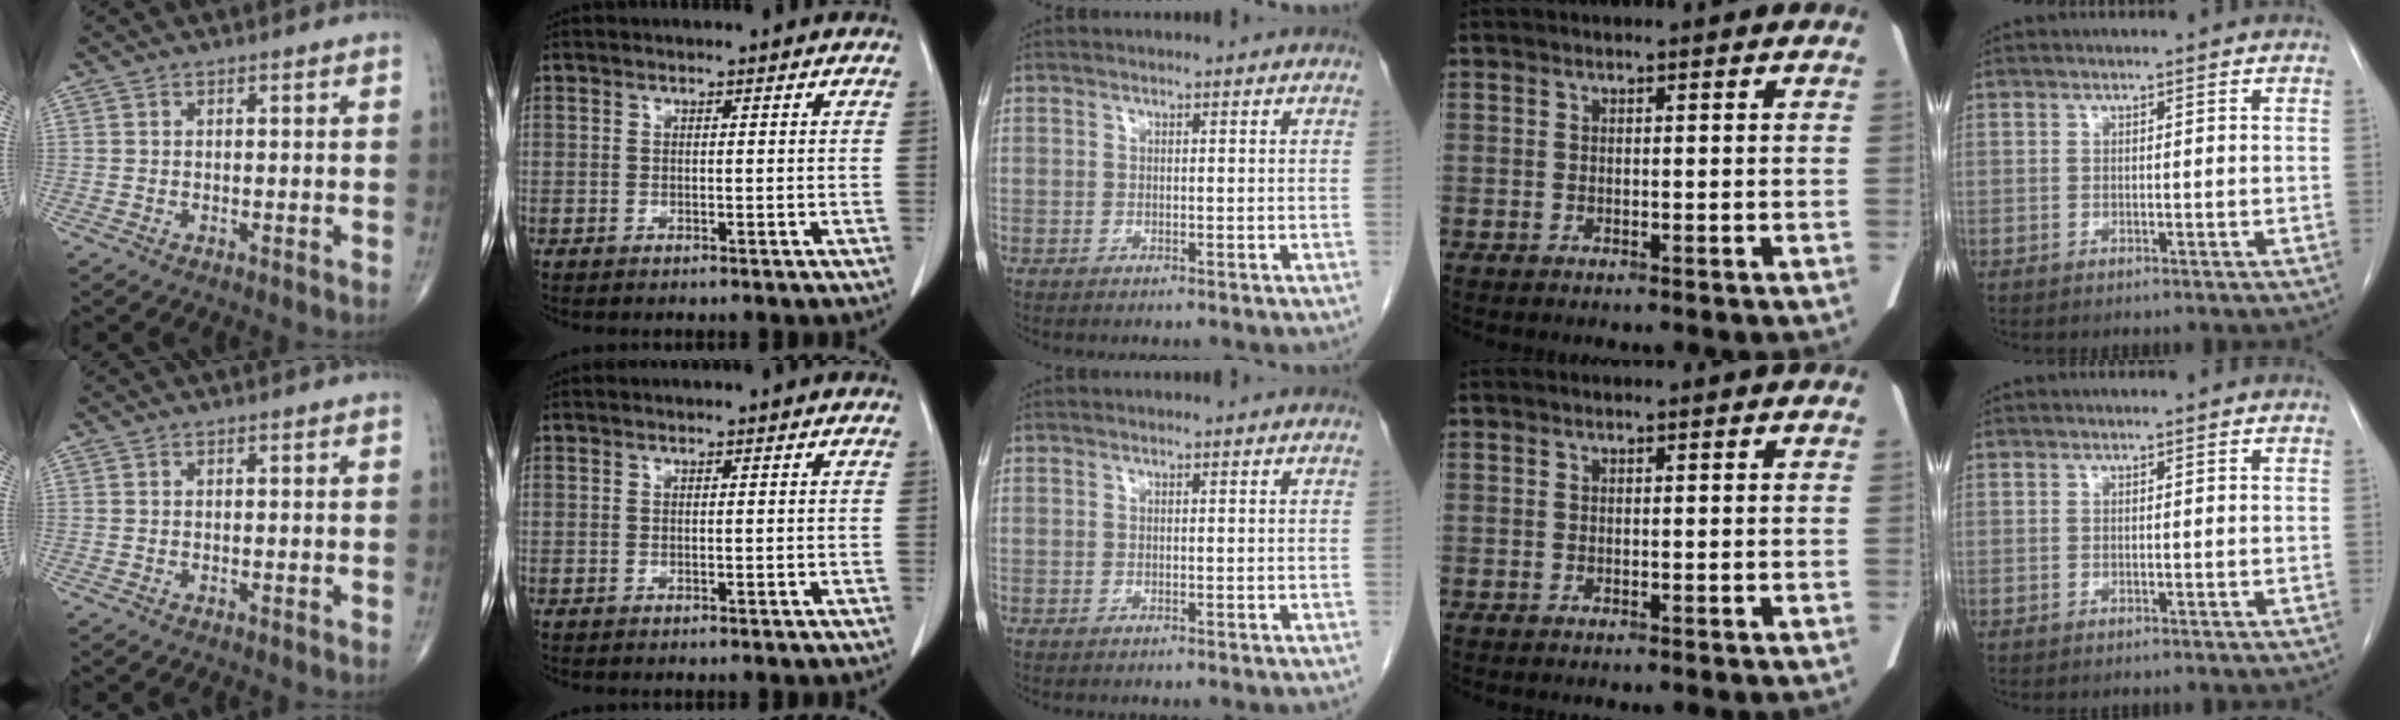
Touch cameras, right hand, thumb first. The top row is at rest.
{}